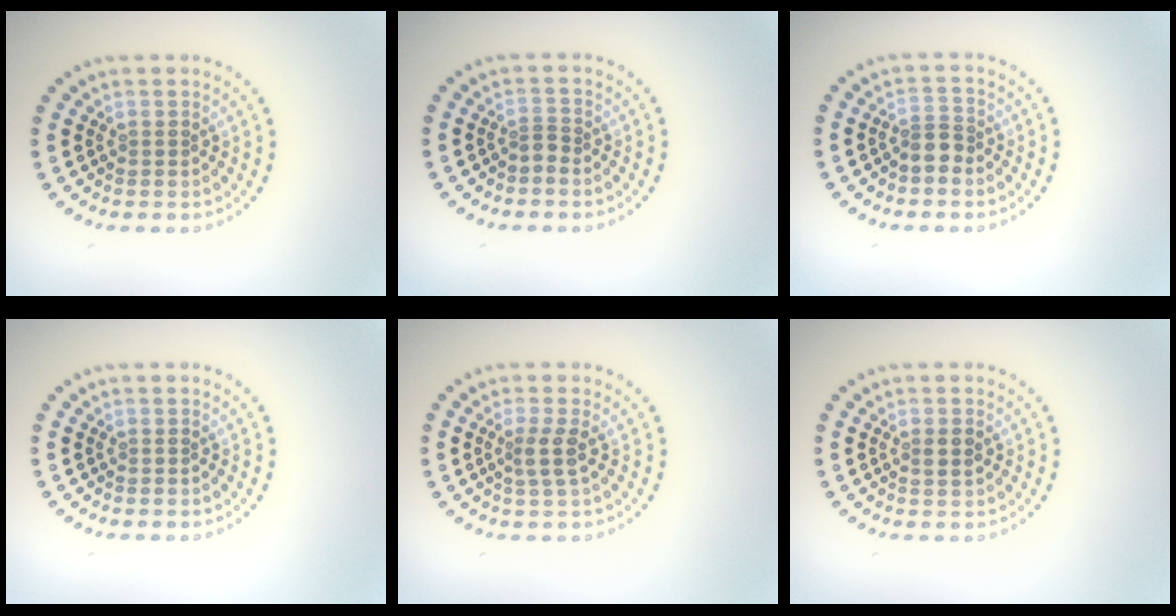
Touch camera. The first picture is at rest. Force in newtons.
{"total": 0.8, "press": 0.4, "slide": 0.7}
{"total": 2.0, "press": 1.7, "slide": 1.0}
{"total": 0.0}
{"total": 1.9, "press": 1.5, "slide": 1.1}
{"total": 1.2, "press": 1.2, "slide": 0.3}